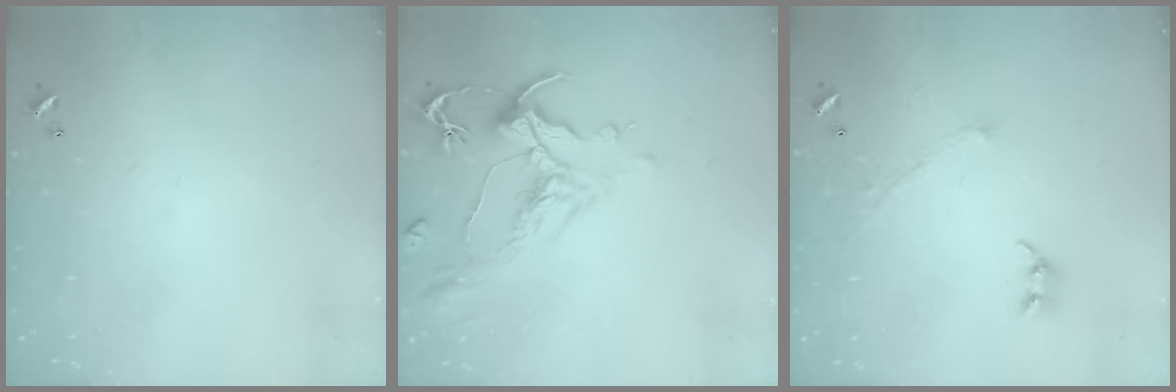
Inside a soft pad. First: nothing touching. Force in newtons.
{"total": 1.5, "press": 0.5, "slide": 1.4}
{"total": 2.9, "press": 2.9, "slide": 0.4}